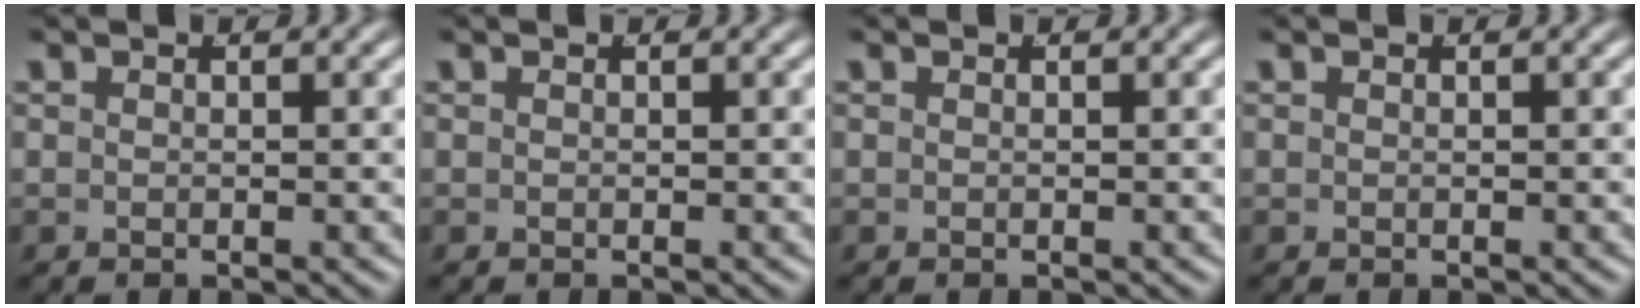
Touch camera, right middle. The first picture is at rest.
{"total": 0.0}
{"total": 0.0}
{"total": 0.0}